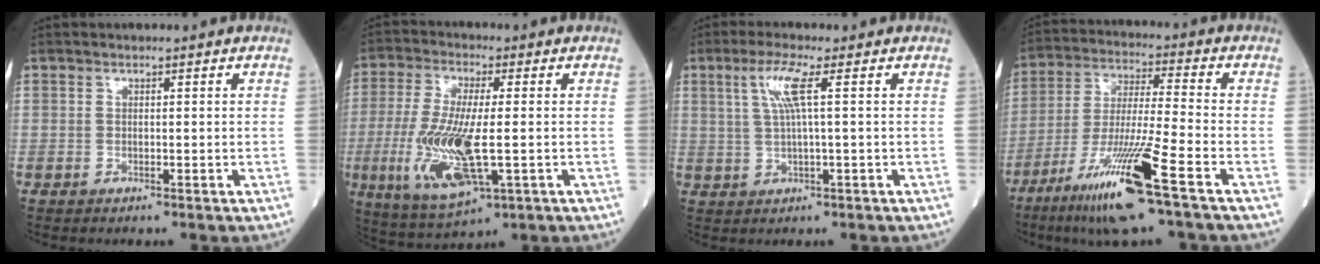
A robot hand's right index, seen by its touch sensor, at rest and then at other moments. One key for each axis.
{"total": 13.6, "fx": -2.6, "fy": 3.3, "fz": 13.0, "tx": -0.278, "ty": -0.024, "tz": -0.041}
{"total": 4.9, "fx": 1.5, "fy": -0.3, "fz": 4.6, "tx": -0.099, "ty": 0.007, "tz": 0.033}
{"total": 15.1, "fx": -8.1, "fy": -0.7, "fz": 12.7, "tx": -0.259, "ty": -0.038, "tz": -0.150}